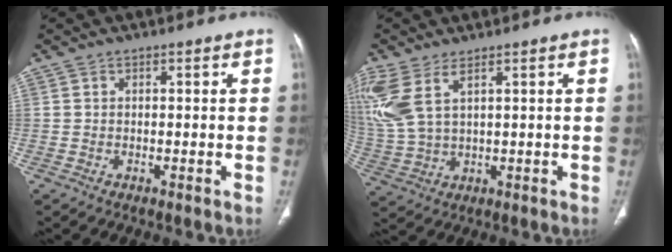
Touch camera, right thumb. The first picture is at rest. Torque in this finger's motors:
{"motor_torque": [-0.18, 0.46, 0.89, 0.92, 0.36]}